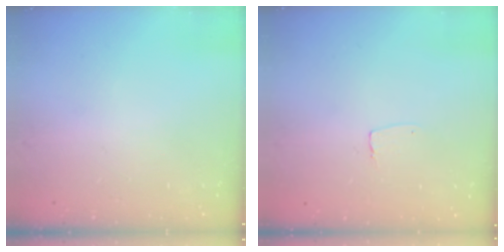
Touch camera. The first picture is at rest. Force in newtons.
{"total": 3.5, "press": 3.5, "slide": 0.3}